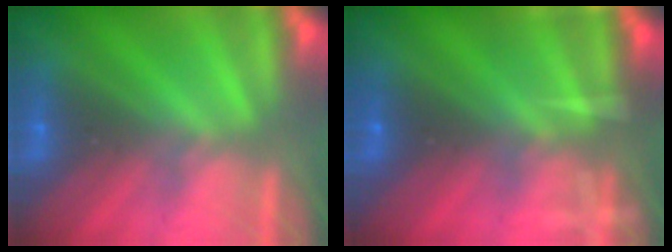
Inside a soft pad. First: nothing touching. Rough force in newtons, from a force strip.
{"total": 9.2}